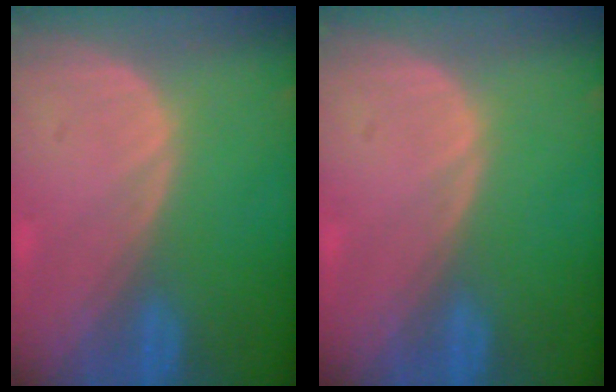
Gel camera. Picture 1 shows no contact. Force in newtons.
{"total": 0.0}